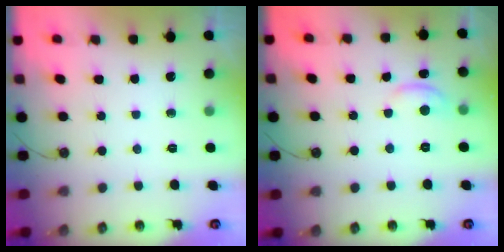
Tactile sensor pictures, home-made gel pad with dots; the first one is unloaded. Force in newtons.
{"total": 0.0}